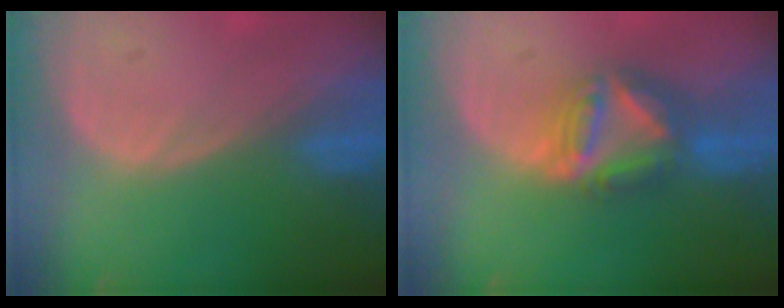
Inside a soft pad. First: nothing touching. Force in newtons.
{"total": 7.9, "press": 6.7, "slide": 4.1}